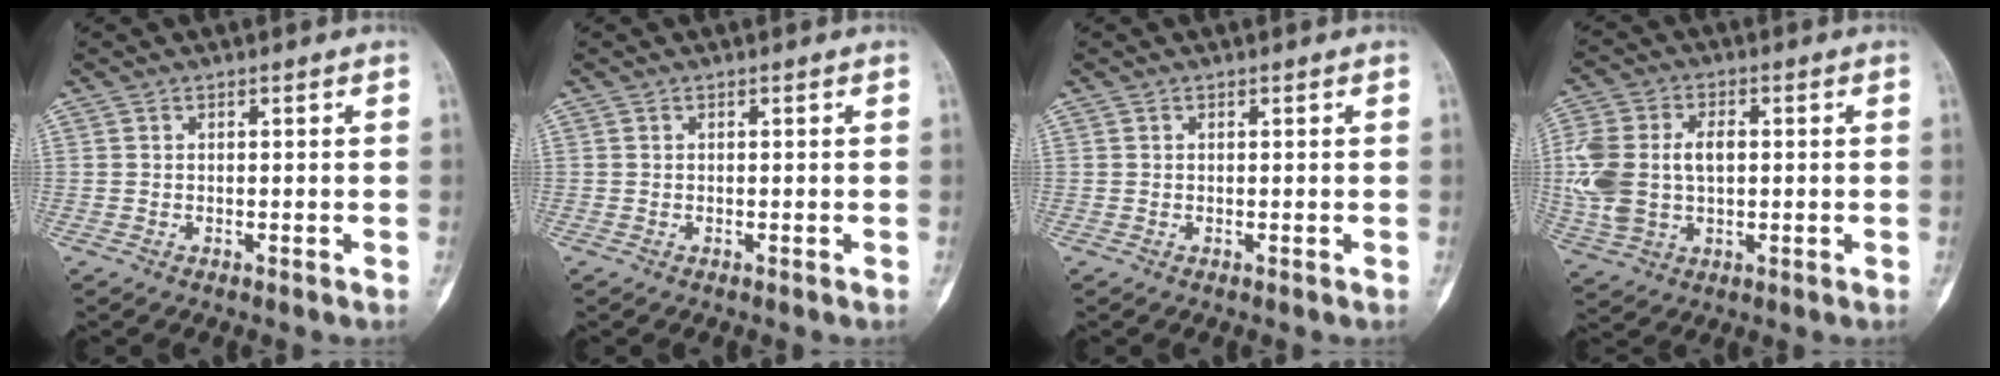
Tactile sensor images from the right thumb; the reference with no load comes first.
{"total": 0.0}
{"total": 0.0}
{"total": 13.9, "force": [0.7, 9.2, 10.4], "torque": [-0.234, 0.015, 0.020]}